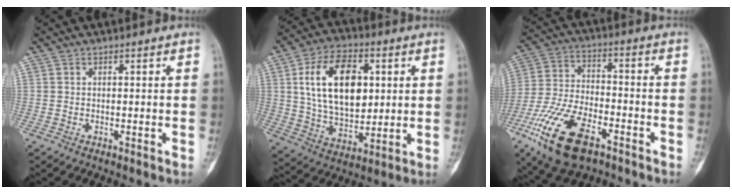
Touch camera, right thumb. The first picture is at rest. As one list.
[{"total": 18.5, "force": [4.2, 11.2, 14.1], "torque": [-0.211, -0.010, 0.077]}, {"total": 17.5, "force": [-9.2, 8.1, 12.5], "torque": [-0.247, 0.026, -0.169]}]